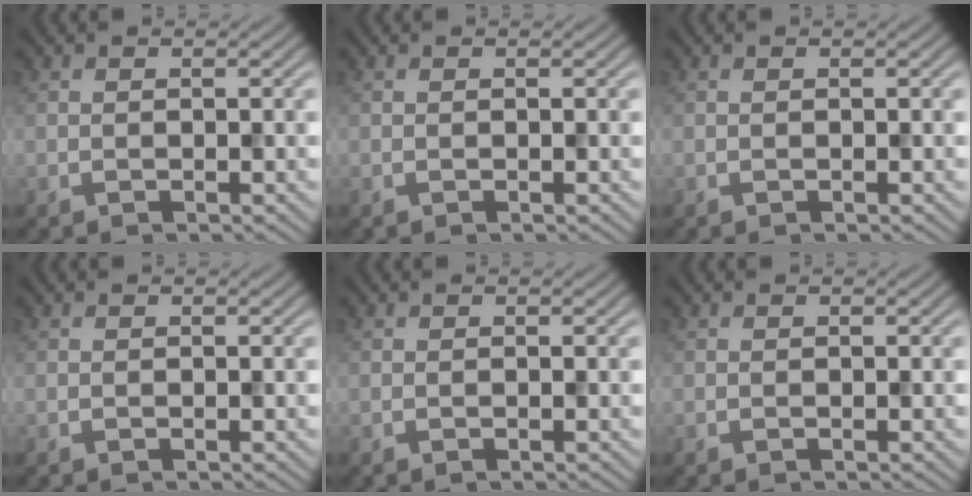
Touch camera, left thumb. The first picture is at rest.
{"total": 0.0}
{"total": 0.0}
{"total": 0.0}
{"total": 0.0}
{"total": 0.0}